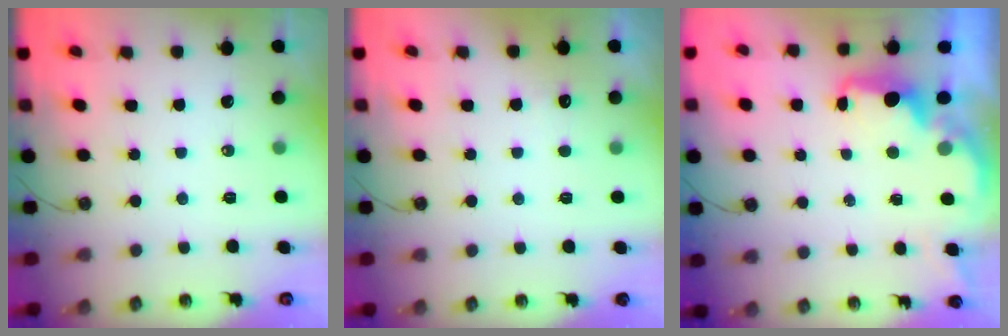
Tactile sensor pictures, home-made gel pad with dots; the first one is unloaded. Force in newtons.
{"total": 3.0, "press": 2.8, "slide": 1.0}
{"total": 2.0, "press": 1.8, "slide": 0.7}